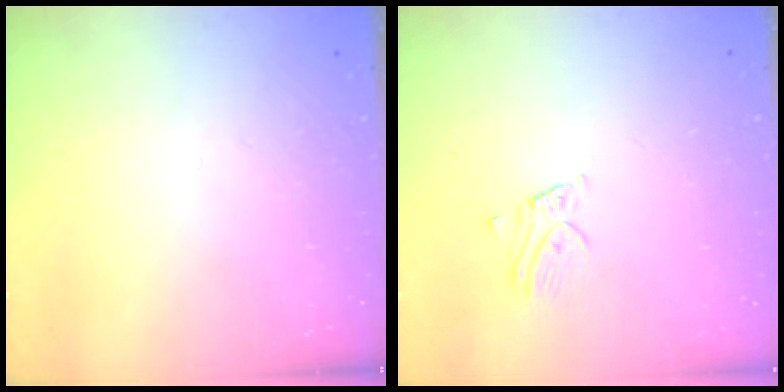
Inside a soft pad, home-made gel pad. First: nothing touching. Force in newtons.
{"total": 2.2, "press": 2.2, "slide": 0.1}